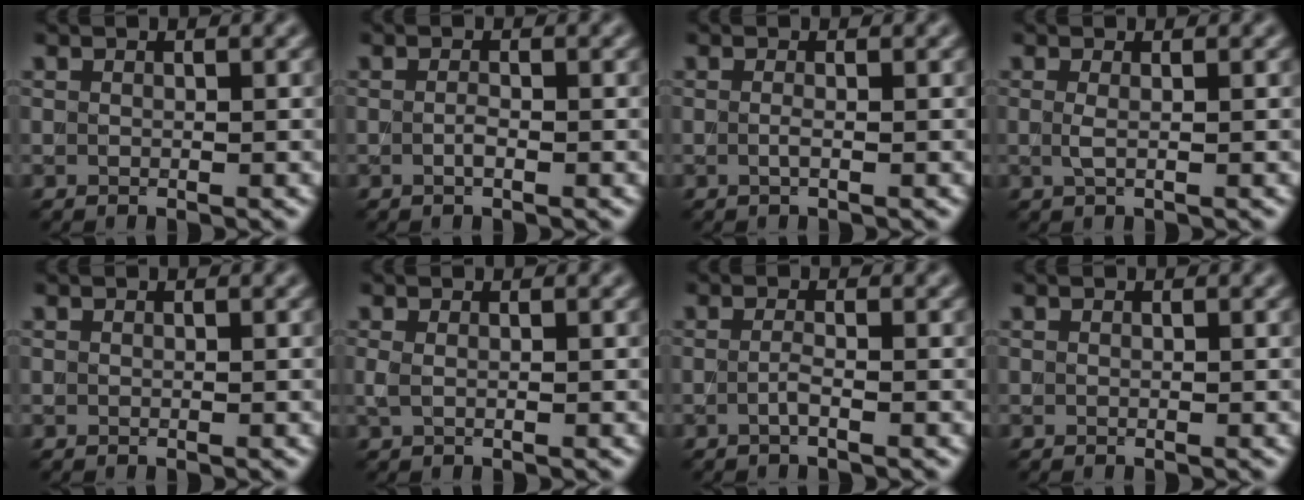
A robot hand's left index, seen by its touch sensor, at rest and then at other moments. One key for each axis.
{"total": 0.8, "fx": -0.3, "fy": 0.2, "fz": 0.7, "tx": -0.016, "ty": 0.000, "tz": -0.006}
{"total": 0.8, "fx": -0.1, "fy": 0.2, "fz": 0.8, "tx": -0.016, "ty": -0.004, "tz": -0.005}
{"total": 1.0, "fx": 0.1, "fy": 0.3, "fz": 1.0, "tx": -0.022, "ty": -0.002, "tz": 0.000}
{"total": 0.0}
{"total": 0.8, "fx": 0.1, "fy": 0.3, "fz": 0.7, "tx": -0.019, "ty": 0.000, "tz": 0.002}
{"total": 1.1, "fx": -0.4, "fy": 0.2, "fz": 1.0, "tx": -0.021, "ty": -0.001, "tz": -0.011}
{"total": 0.0}